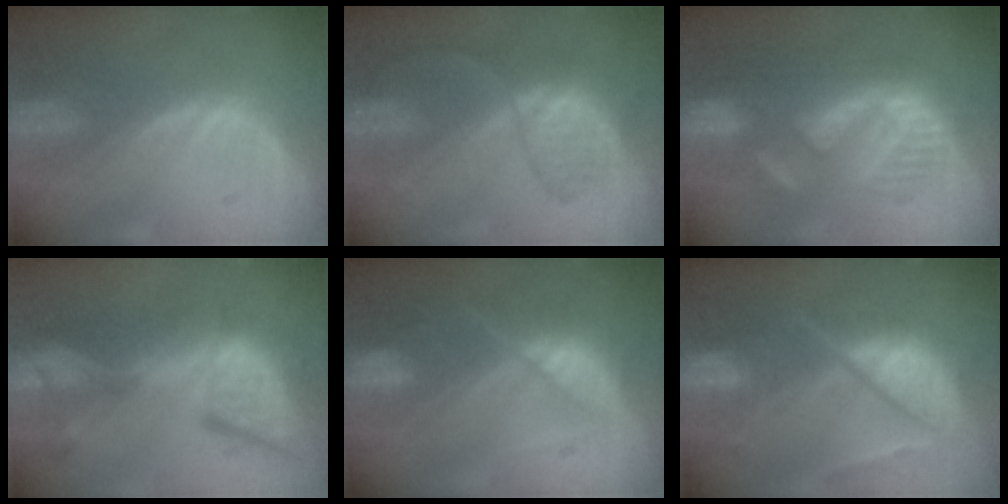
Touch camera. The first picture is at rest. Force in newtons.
{"total": 6.4, "press": 6.0, "slide": 2.3}
{"total": 9.4, "press": 9.0, "slide": 2.7}
{"total": 13.5, "press": 11.0, "slide": 7.8}
{"total": 7.3, "press": 6.5, "slide": 3.2}
{"total": 10.4, "press": 8.6, "slide": 5.7}